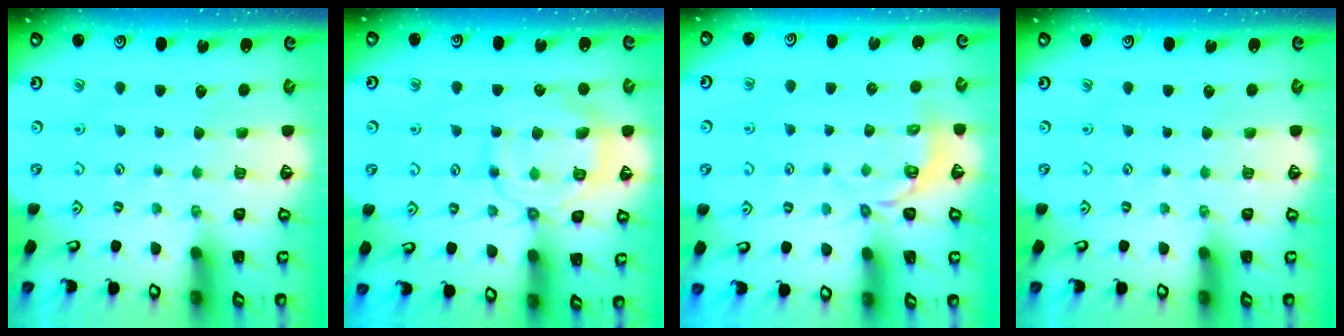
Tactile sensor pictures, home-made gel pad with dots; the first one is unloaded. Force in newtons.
{"total": 12.8, "press": 12.7, "slide": 1.2}
{"total": 3.4, "press": 2.6, "slide": 2.2}
{"total": 0.0}